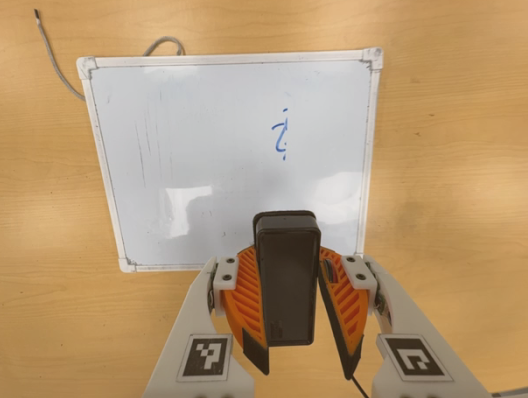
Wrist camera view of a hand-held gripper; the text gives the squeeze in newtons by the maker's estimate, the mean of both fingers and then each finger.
{"total": 8.8, "left": 8.5, "right": 9.1}